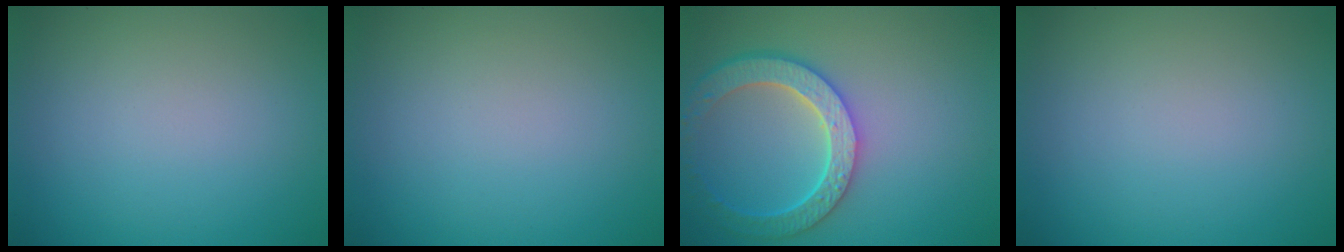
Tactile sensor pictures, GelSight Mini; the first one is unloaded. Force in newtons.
{"total": 0.0}
{"total": 5.8, "press": 4.7, "slide": 3.4}
{"total": 0.0}